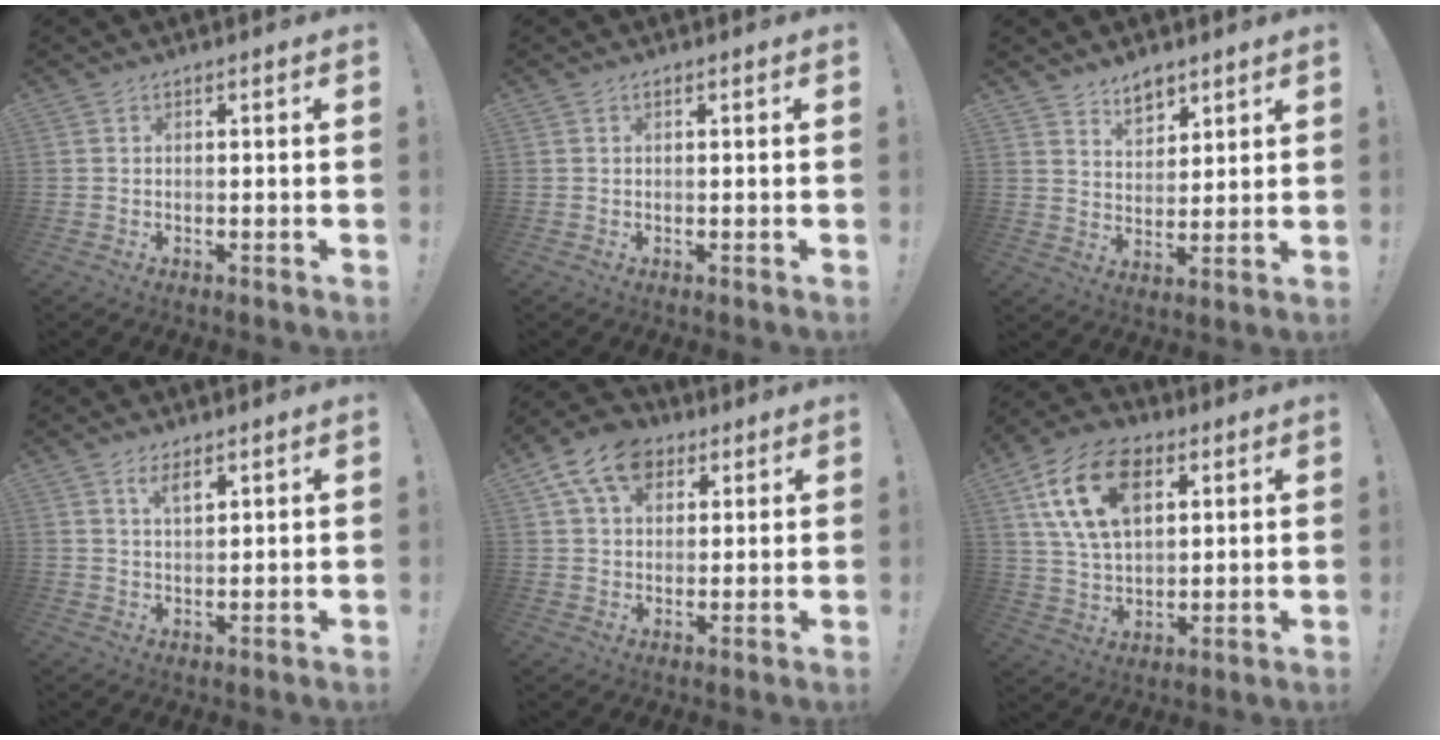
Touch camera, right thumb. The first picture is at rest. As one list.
[{"total": 0.0}, {"total": 7.2, "force": [5.6, 4.0, 2.3], "torque": [-0.031, -0.039, 0.105]}, {"total": 4.3, "force": [2.8, 1.5, 2.9], "torque": [-0.047, -0.014, 0.046]}, {"total": 13.5, "force": [6.3, 9.5, 7.2], "torque": [-0.116, -0.019, 0.122]}, {"total": 19.3, "force": [7.8, 12.3, 12.7], "torque": [-0.231, -0.021, 0.141]}]